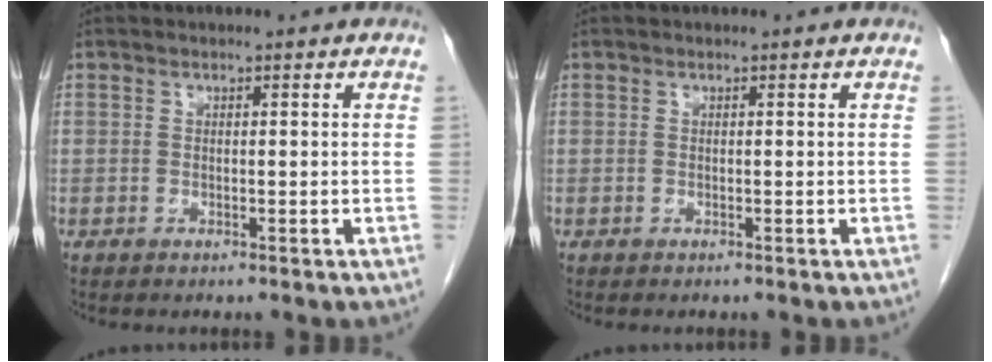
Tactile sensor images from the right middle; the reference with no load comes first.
{"total": 0.0}